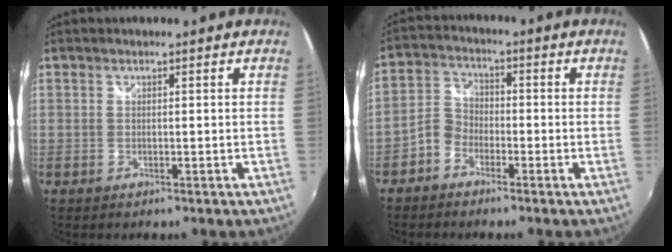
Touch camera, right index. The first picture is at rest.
{"total": 4.7, "force": [-3.0, 3.4, 1.4], "torque": [-0.027, 0.019, -0.064]}